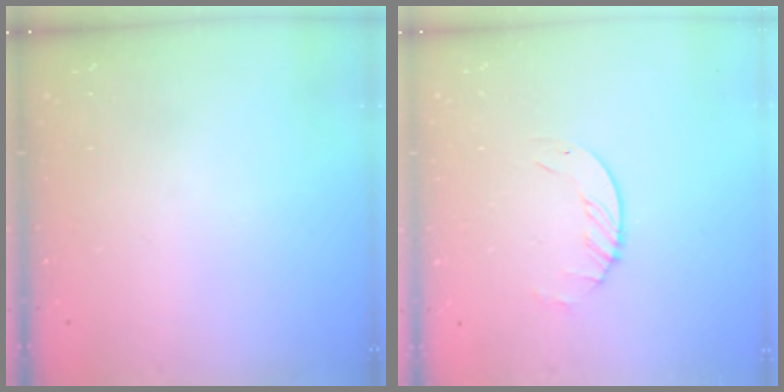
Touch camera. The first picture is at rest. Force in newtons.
{"total": 1.7, "press": 1.7, "slide": 0.2}